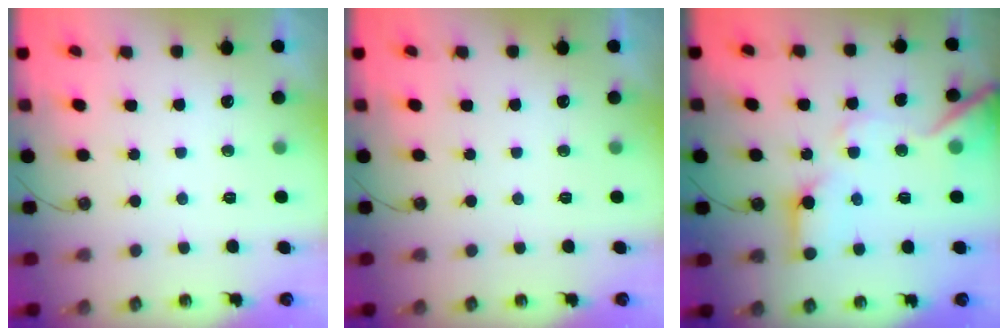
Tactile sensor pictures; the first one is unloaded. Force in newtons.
{"total": 0.0}
{"total": 13.5, "press": 13.4, "slide": 1.5}